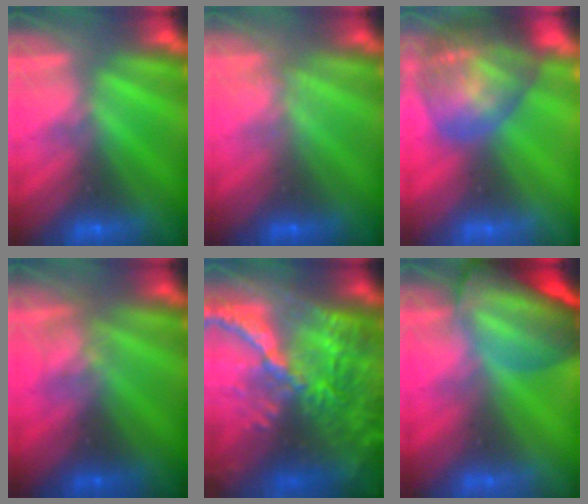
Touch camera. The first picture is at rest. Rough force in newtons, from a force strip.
{"total": 1.1}
{"total": 7.9}
{"total": 2.4}
{"total": 7.4}
{"total": 7.2}